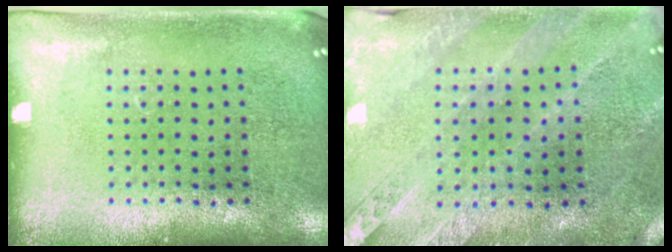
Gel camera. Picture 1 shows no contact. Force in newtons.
{"total": 0.6, "press": 0.6, "slide": 0.2}